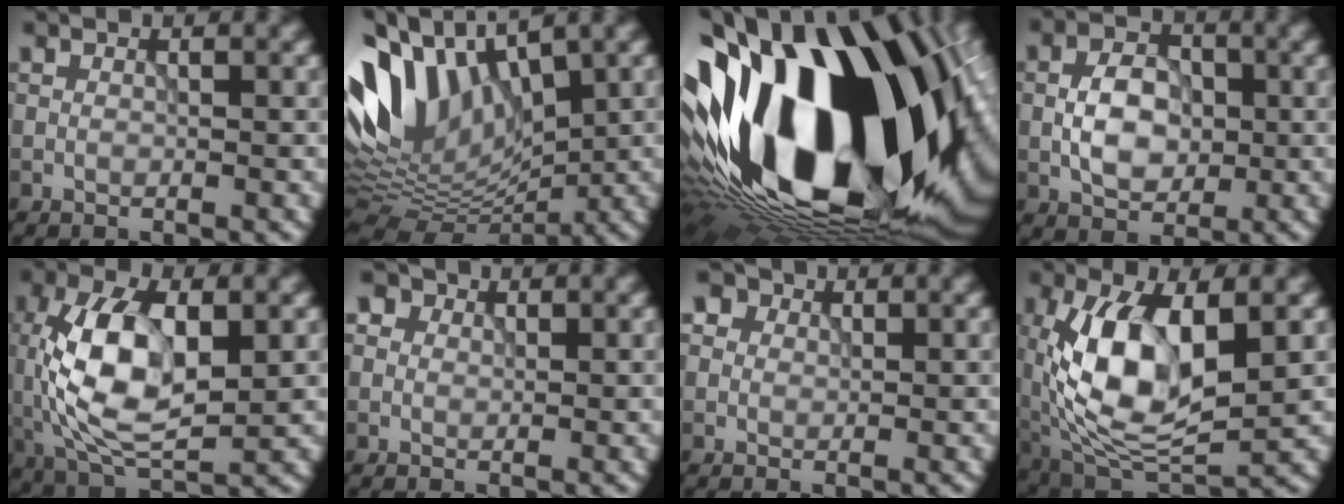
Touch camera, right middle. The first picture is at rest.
{"total": 12.6, "force": [3.1, 7.3, 9.7], "torque": [-0.218, 0.017, 0.052]}
{"total": 22.0, "force": [-1.9, 13.0, 17.7], "torque": [-0.307, -0.027, -0.026]}
{"total": 4.4, "force": [-0.7, 3.0, 3.2], "torque": [-0.054, 0.005, -0.014]}
{"total": 9.3, "force": [0.0, 4.5, 8.1], "torque": [-0.166, 0.001, 0.003]}
{"total": 3.3, "force": [2.0, 2.3, 1.2], "torque": [-0.037, 0.007, 0.025]}
{"total": 3.7, "force": [2.2, 2.6, 1.4], "torque": [-0.043, 0.009, 0.028]}
{"total": 10.4, "force": [0.1, 4.9, 9.2], "torque": [-0.187, -0.001, 0.002]}